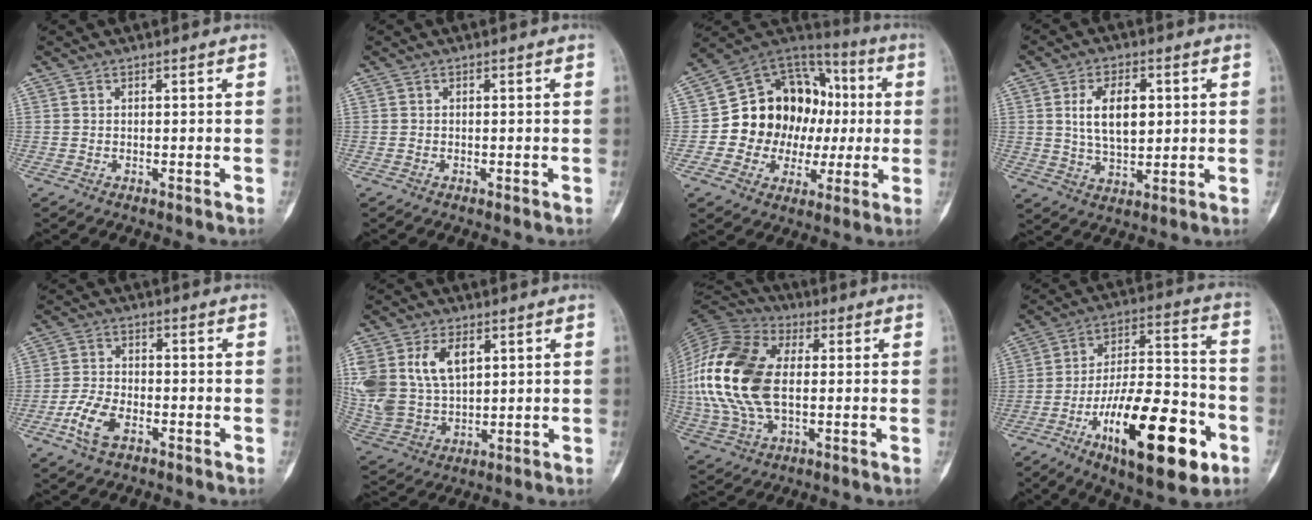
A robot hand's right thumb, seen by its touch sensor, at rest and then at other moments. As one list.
[{"total": 0.0}, {"total": 19.9, "force": [-0.1, 16.0, 11.9], "torque": [-0.129, 0.046, 0.009]}, {"total": 10.1, "force": [2.0, 5.7, 8.1], "torque": [-0.122, -0.007, 0.040]}, {"total": 6.8, "force": [-3.3, 3.6, 4.7], "torque": [-0.099, 0.014, -0.066]}, {"total": 16.9, "force": [5.5, 11.2, 11.4], "torque": [-0.247, -0.009, 0.120]}, {"total": 20.9, "force": [0.9, 12.4, 16.8], "torque": [-0.367, 0.009, 0.017]}, {"total": 24.0, "force": [-10.2, 8.6, 20.0], "torque": [-0.313, 0.050, -0.158]}]